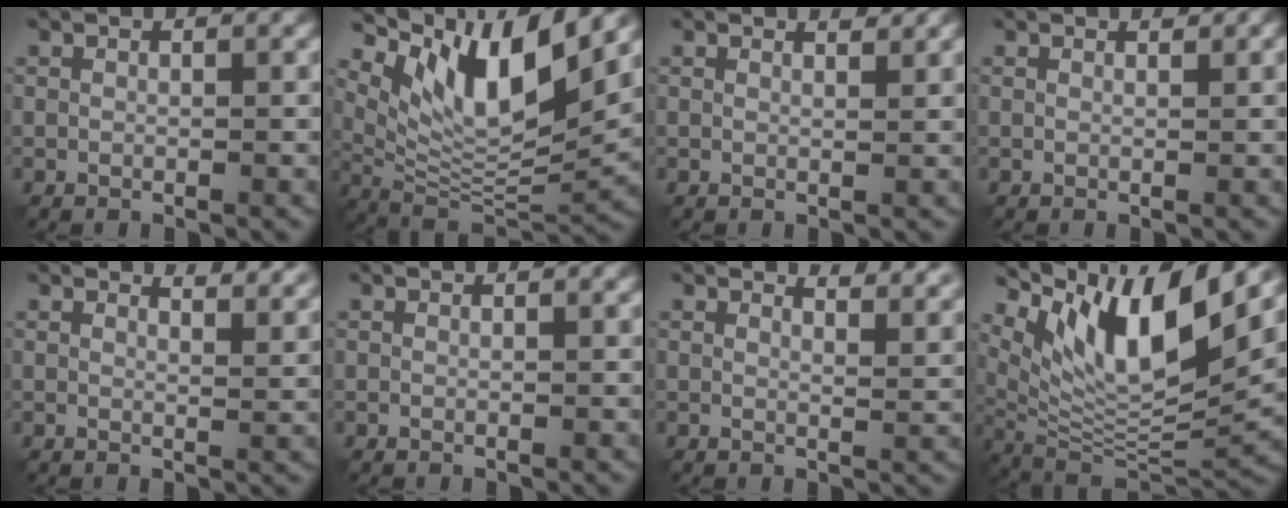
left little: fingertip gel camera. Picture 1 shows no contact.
{"total": 10.3, "force": [5.2, 3.4, 8.2], "torque": [-0.139, -0.010, 0.110]}
{"total": 1.8, "force": [1.6, 0.4, 0.8], "torque": [-0.005, 0.006, 0.015]}
{"total": 1.2, "force": [1.0, 0.3, 0.6], "torque": [-0.005, 0.002, 0.010]}
{"total": 5.1, "force": [4.2, 1.6, 2.4], "torque": [-0.015, 0.018, 0.035]}
{"total": 0.0}
{"total": 5.7, "force": [4.7, 1.7, 2.7], "torque": [-0.018, 0.017, 0.041]}
{"total": 11.7, "force": [5.1, 3.9, 9.8], "torque": [-0.163, -0.007, 0.108]}